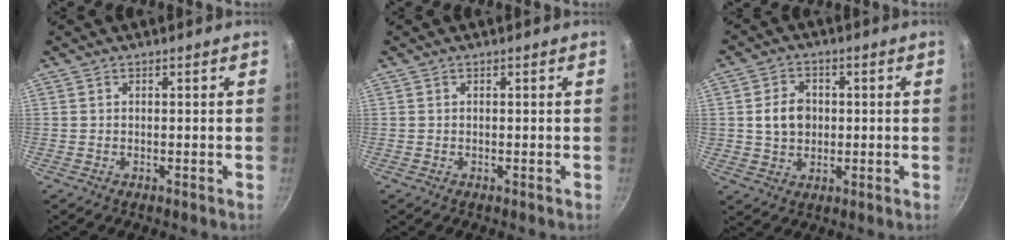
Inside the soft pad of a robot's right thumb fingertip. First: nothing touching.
{"total": 0.0}
{"total": 6.5, "force": [0.5, 5.3, 3.7], "torque": [-0.043, 0.009, 0.008]}